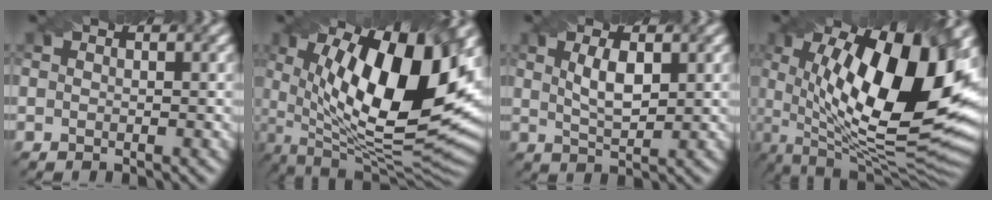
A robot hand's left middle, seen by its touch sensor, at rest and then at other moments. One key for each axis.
{"total": 16.7, "fx": 3.5, "fy": 6.6, "fz": 14.9, "tx": -0.224, "ty": -0.005, "tz": 0.051}
{"total": 3.0, "fx": 0.7, "fy": 1.1, "fz": 2.7, "tx": -0.056, "ty": 0.000, "tz": 0.018}
{"total": 17.9, "fx": 2.9, "fy": 6.9, "fz": 16.3, "tx": -0.232, "ty": 0.002, "tz": 0.040}